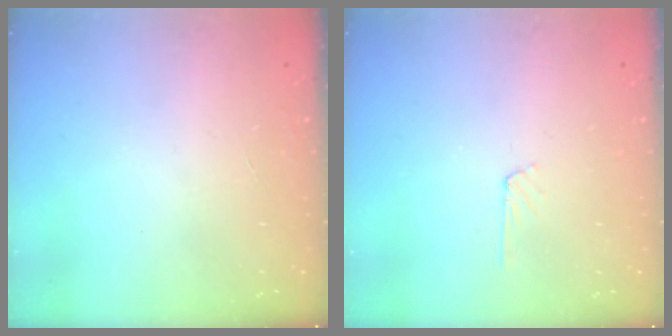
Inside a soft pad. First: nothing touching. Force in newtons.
{"total": 3.6, "press": 3.6, "slide": 0.4}